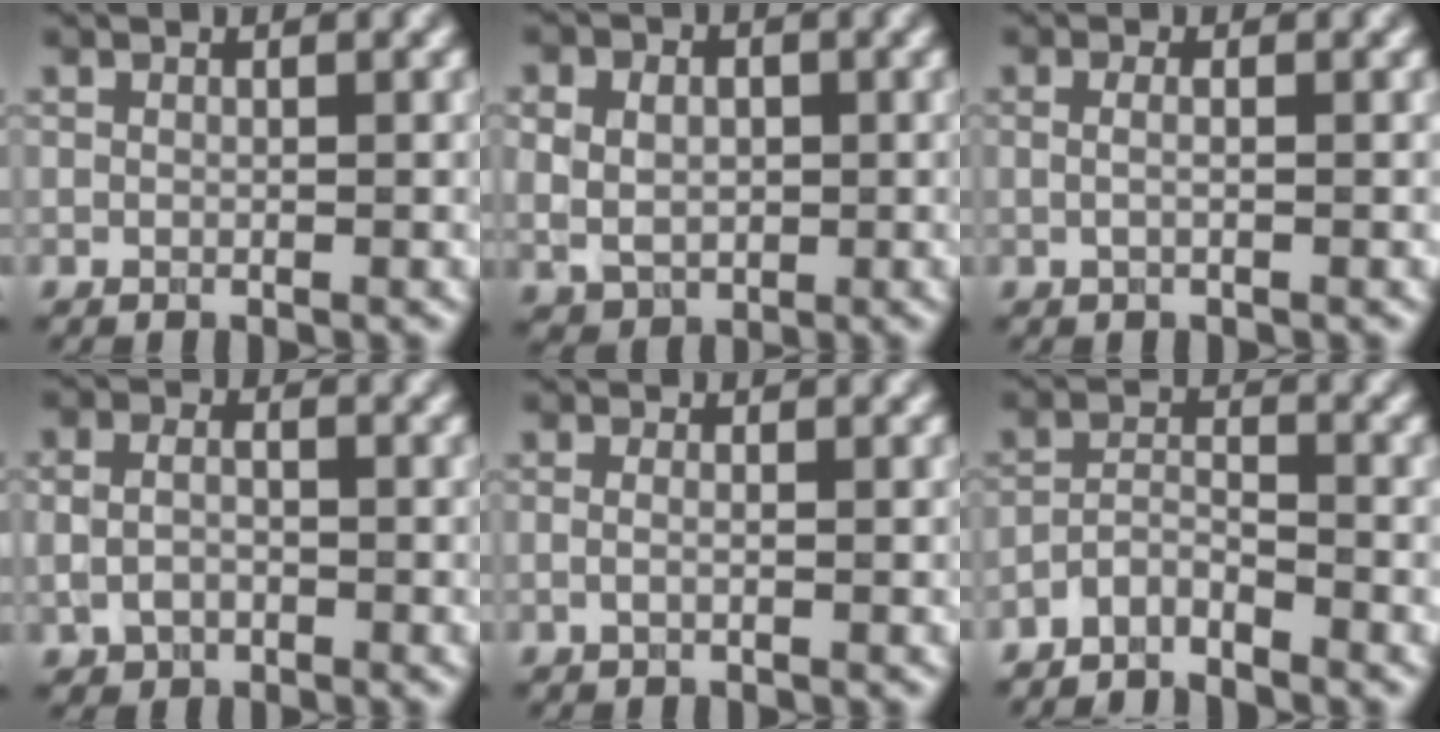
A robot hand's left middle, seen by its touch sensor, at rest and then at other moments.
{"total": 5.2, "force": [0.8, 4.2, 3.0], "torque": [-0.043, 0.016, -0.006]}
{"total": 1.5, "force": [0.3, 0.7, 1.3], "torque": [-0.014, -0.009, -0.011]}
{"total": 2.7, "force": [-0.6, 2.1, 1.6], "torque": [-0.026, -0.002, -0.010]}
{"total": 0.9, "force": [-0.1, 0.3, 0.8], "torque": [-0.018, -0.010, -0.009]}
{"total": 2.6, "force": [-2.4, 0.6, 0.8], "torque": [-0.017, 0.006, -0.053]}